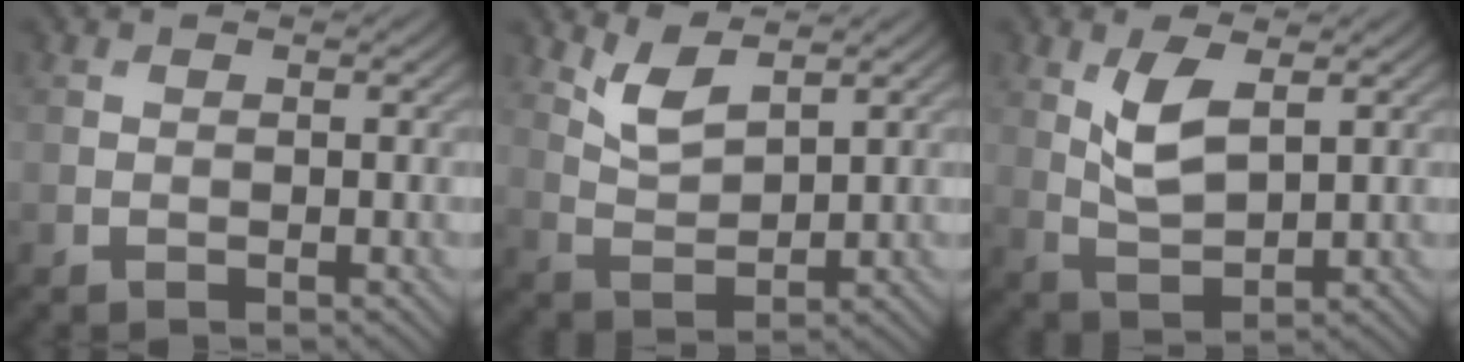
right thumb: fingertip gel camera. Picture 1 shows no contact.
{"total": 4.6, "force": [3.3, 1.4, 3.0], "torque": [-0.077, -0.005, 0.072]}
{"total": 5.5, "force": [2.1, 2.3, 4.6], "torque": [-0.103, -0.006, 0.045]}